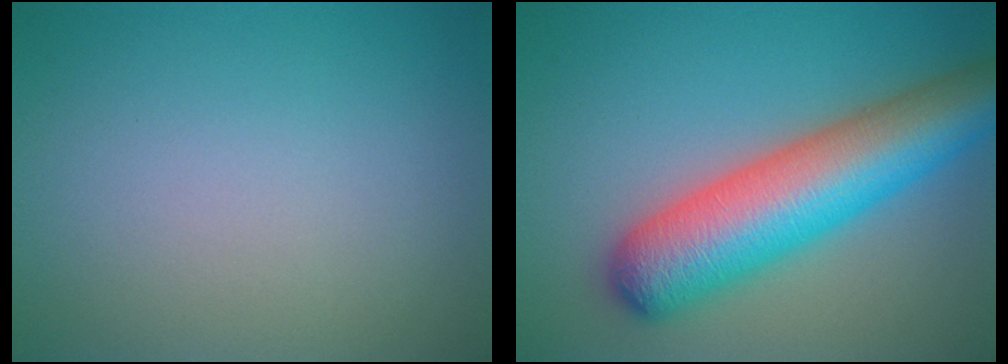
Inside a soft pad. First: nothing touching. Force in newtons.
{"total": 10.1, "press": 10.1, "slide": 0.3}